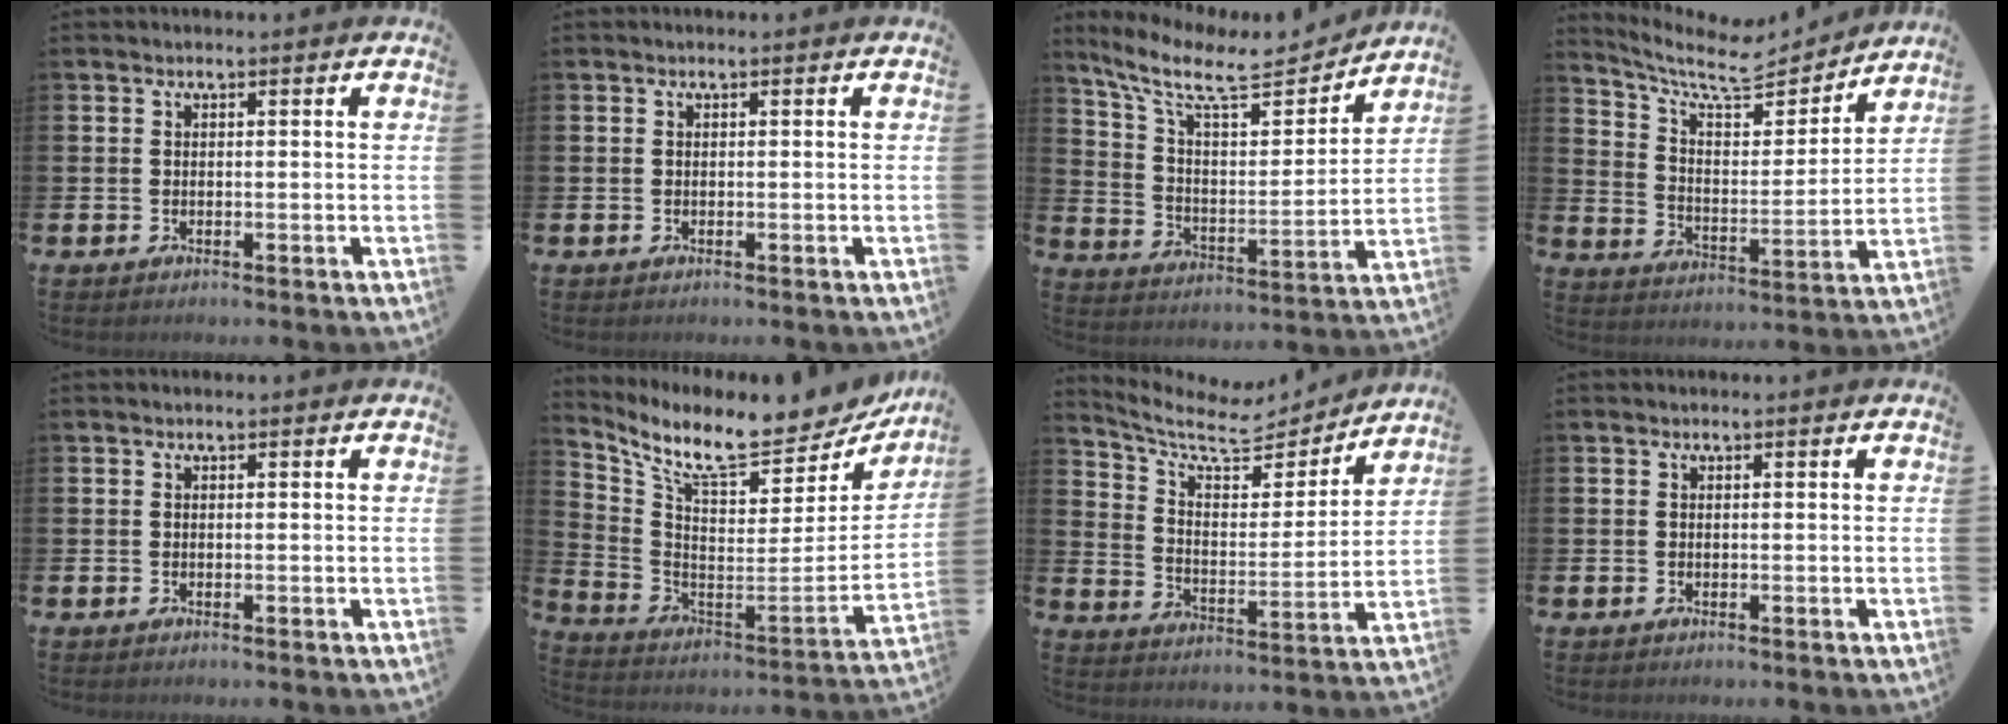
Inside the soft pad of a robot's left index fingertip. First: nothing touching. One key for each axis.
{"total": 0.0}
{"total": 10.1, "fx": 8.7, "fy": 2.7, "fz": 4.3, "tx": -0.117, "ty": -0.057, "tz": 0.149}
{"total": 8.5, "fx": 7.4, "fy": 2.6, "fz": 3.3, "tx": -0.094, "ty": -0.053, "tz": 0.123}
{"total": 0.0}
{"total": 9.9, "fx": 8.7, "fy": 2.2, "fz": 4.2, "tx": -0.103, "ty": -0.077, "tz": 0.142}
{"total": 8.2, "fx": 7.0, "fy": 3.0, "fz": 3.2, "tx": -0.091, "ty": -0.051, "tz": 0.115}
{"total": 0.0}